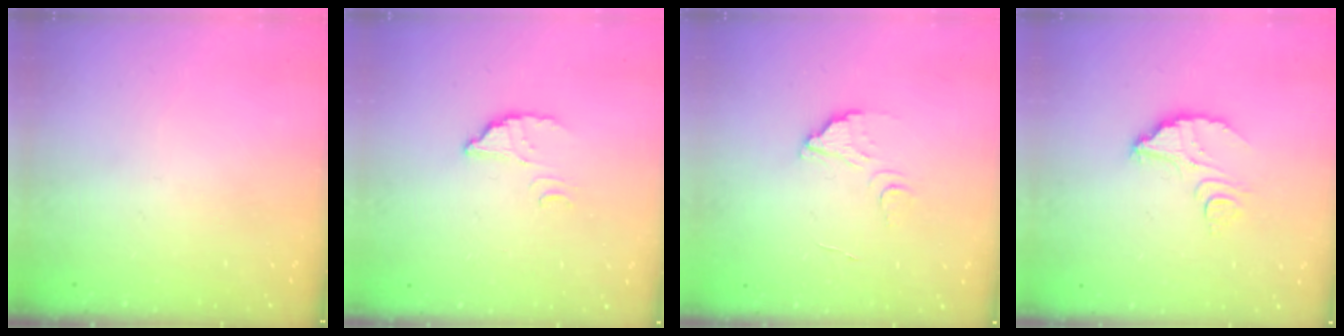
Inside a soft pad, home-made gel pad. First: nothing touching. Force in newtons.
{"total": 2.8, "press": 2.8, "slide": 0.2}
{"total": 3.6, "press": 3.6, "slide": 0.3}
{"total": 7.6, "press": 7.6, "slide": 0.5}